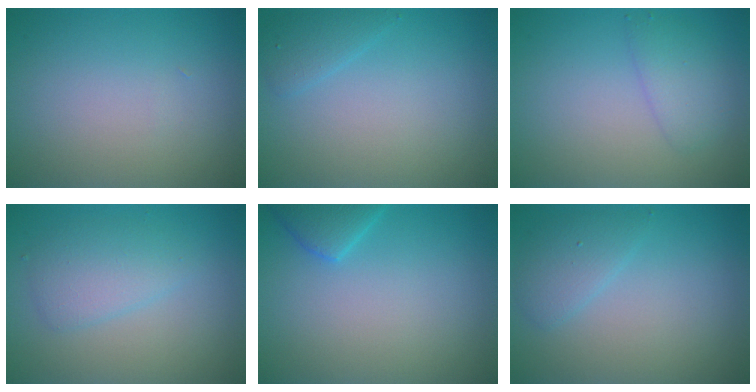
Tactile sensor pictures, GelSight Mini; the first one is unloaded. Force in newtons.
{"total": 1.4, "press": 1.4, "slide": 0.1}
{"total": 2.1, "press": 2.1, "slide": 0.1}
{"total": 2.7, "press": 2.7, "slide": 0.0}
{"total": 2.3, "press": 2.3, "slide": 0.2}
{"total": 1.9, "press": 1.9, "slide": 0.2}